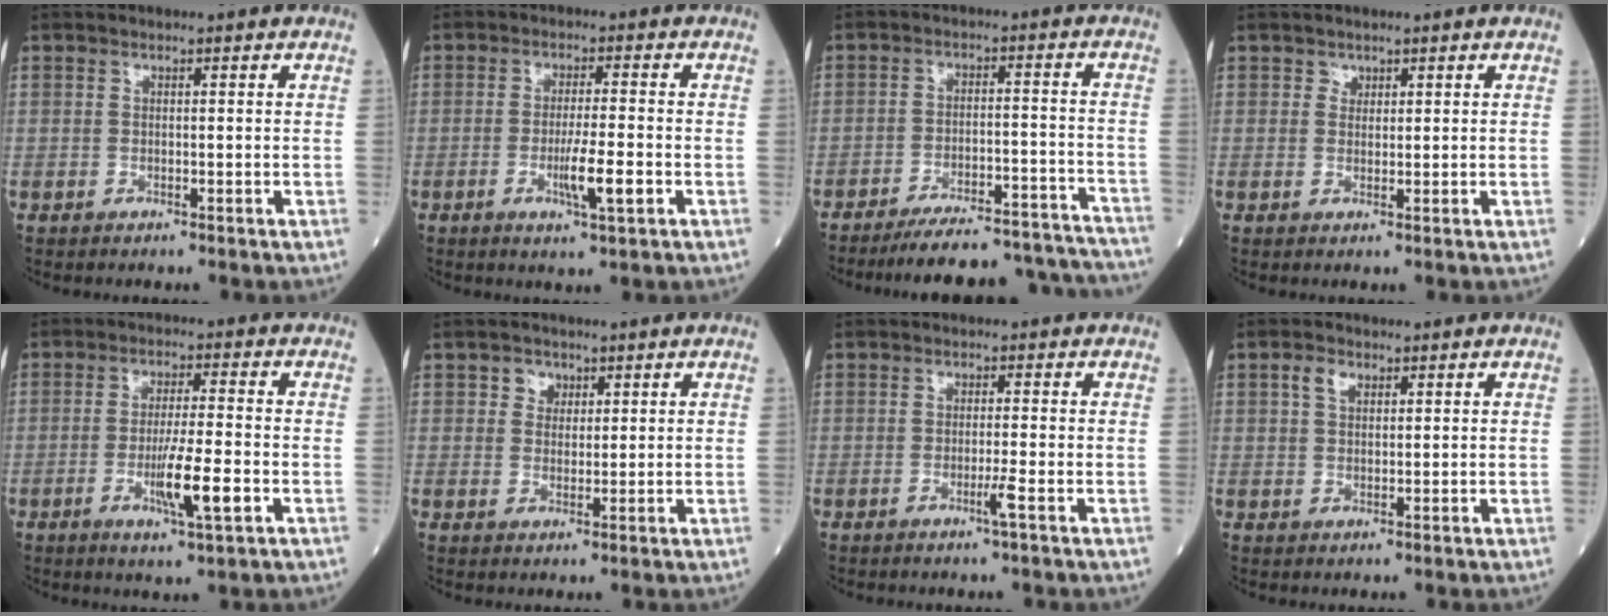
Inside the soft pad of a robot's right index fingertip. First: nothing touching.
{"total": 5.7, "force": [-1.8, 0.2, 5.4], "torque": [-0.095, -0.008, -0.031]}
{"total": 21.0, "force": [-20.0, 2.4, 5.8], "torque": [-0.051, 0.009, -0.261]}
{"total": 1.0, "force": [0.7, 0.8, 0.1], "torque": [0.007, -0.004, 0.008]}
{"total": 7.7, "force": [-2.5, 0.2, 7.3], "torque": [-0.130, -0.012, -0.043]}
{"total": 2.6, "force": [1.3, 2.1, 0.7], "torque": [-0.010, 0.003, 0.019]}
{"total": 1.9, "force": [-0.9, -0.6, 1.6], "torque": [-0.031, -0.004, -0.019]}
{"total": 2.6, "force": [1.3, 1.6, 1.6], "torque": [-0.034, 0.007, 0.026]}